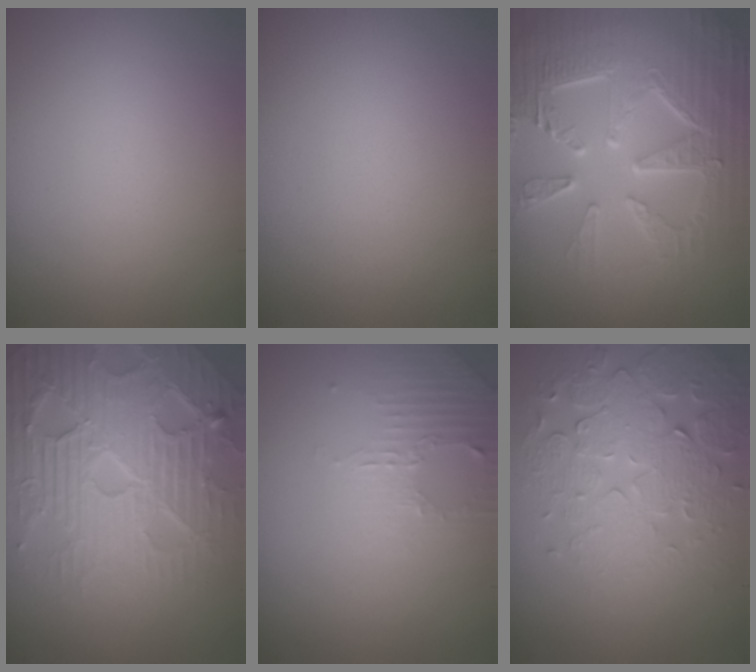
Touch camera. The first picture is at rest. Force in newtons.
{"total": 0.0}
{"total": 9.4, "press": 6.7, "slide": 6.5}
{"total": 7.4, "press": 7.3, "slide": 1.5}
{"total": 2.2, "press": 2.1, "slide": 0.6}
{"total": 5.1, "press": 4.5, "slide": 2.5}